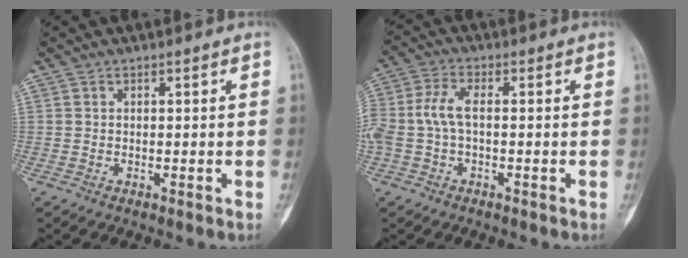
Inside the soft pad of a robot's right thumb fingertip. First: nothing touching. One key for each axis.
{"total": 7.2, "fx": -0.4, "fy": 3.6, "fz": 6.3, "tx": -0.159, "ty": 0.020, "tz": -0.010}